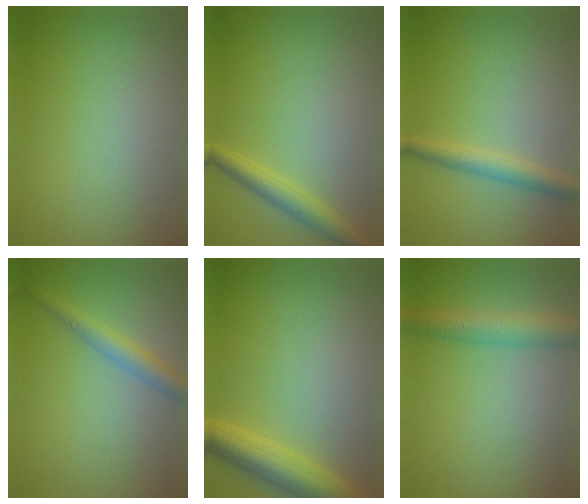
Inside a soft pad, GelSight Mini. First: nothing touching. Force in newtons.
{"total": 2.6, "press": 2.6, "slide": 0.1}
{"total": 2.7, "press": 2.7, "slide": 0.0}
{"total": 2.4, "press": 2.4, "slide": 0.1}
{"total": 5.1, "press": 5.1, "slide": 0.3}
{"total": 4.5, "press": 4.4, "slide": 0.2}